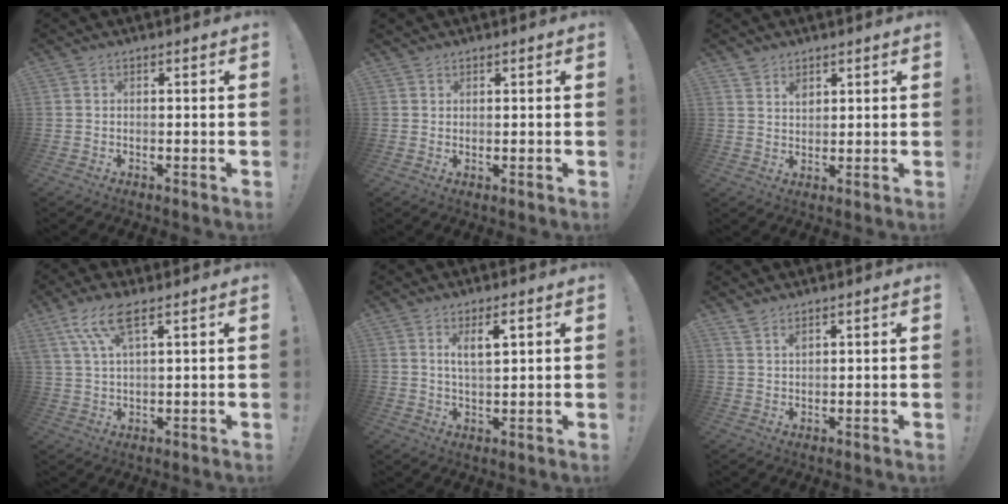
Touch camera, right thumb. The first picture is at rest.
{"total": 1.0, "force": [0.8, 0.6, 0.1], "torque": [0.000, -0.004, 0.016]}
{"total": 3.6, "force": [2.6, 2.4, 1.0], "torque": [-0.003, -0.015, 0.045]}
{"total": 9.0, "force": [5.3, 2.5, 6.8], "torque": [-0.138, -0.010, 0.102]}
{"total": 6.0, "force": [2.7, 2.0, 5.0], "torque": [-0.079, -0.007, 0.044]}
{"total": 2.3, "force": [2.0, 0.7, 1.0], "torque": [-0.006, -0.014, 0.033]}